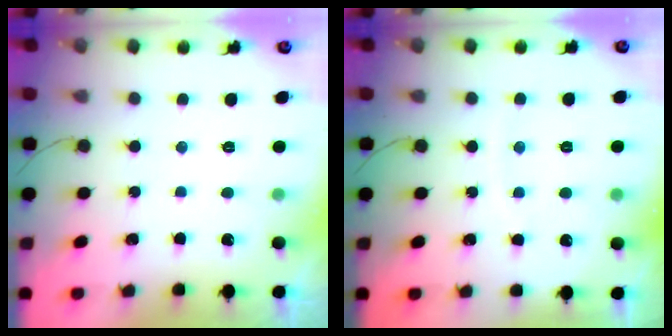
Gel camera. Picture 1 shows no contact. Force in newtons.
{"total": 2.6, "press": 2.6, "slide": 0.3}